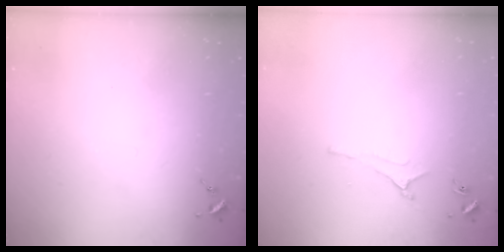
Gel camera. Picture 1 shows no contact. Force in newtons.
{"total": 3.6, "press": 3.5, "slide": 0.7}